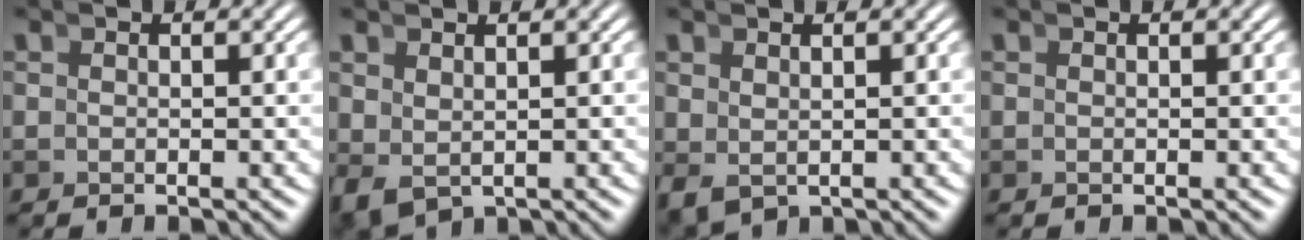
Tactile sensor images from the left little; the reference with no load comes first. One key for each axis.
{"total": 2.3, "fx": -0.5, "fy": 1.7, "fz": 1.4, "tx": -0.032, "ty": -0.016, "tz": 0.010}
{"total": 1.6, "fx": -0.3, "fy": 1.1, "fz": 1.1, "tx": -0.019, "ty": -0.012, "tz": 0.012}
{"total": 0.0}